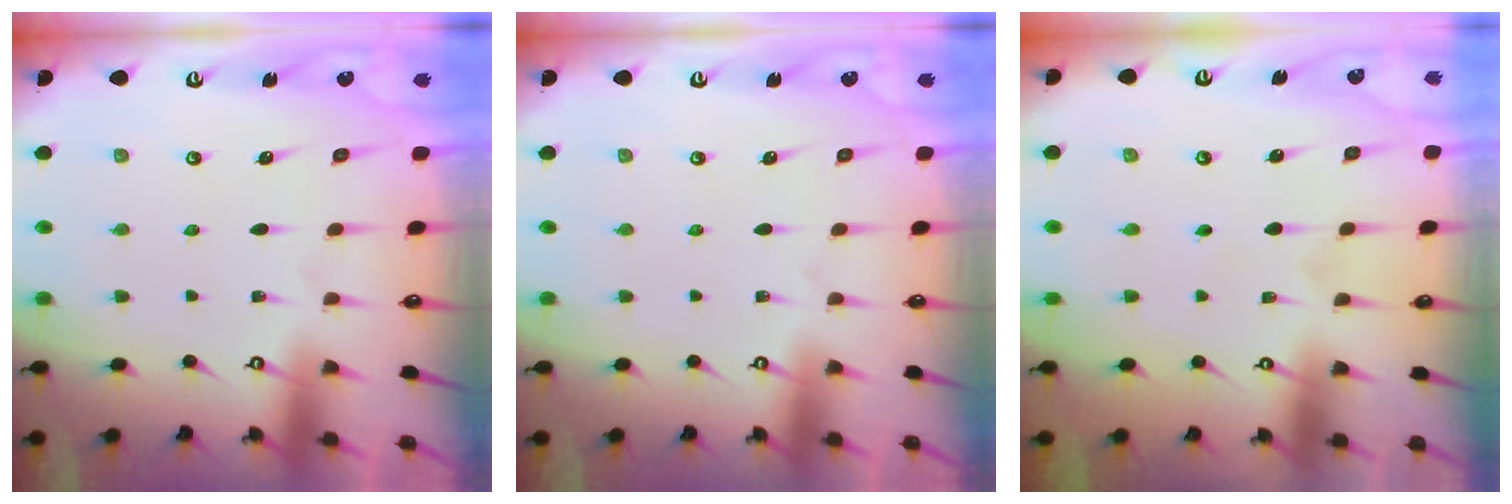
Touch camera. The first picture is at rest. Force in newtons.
{"total": 0.0}
{"total": 2.7, "press": 2.7, "slide": 0.2}